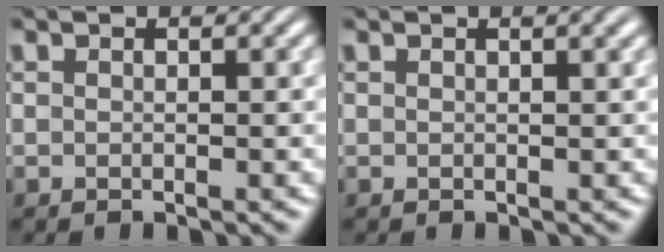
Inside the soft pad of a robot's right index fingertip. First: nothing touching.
{"total": 0.9, "force": [0.5, -0.1, 0.7], "torque": [-0.003, 0.004, 0.007]}